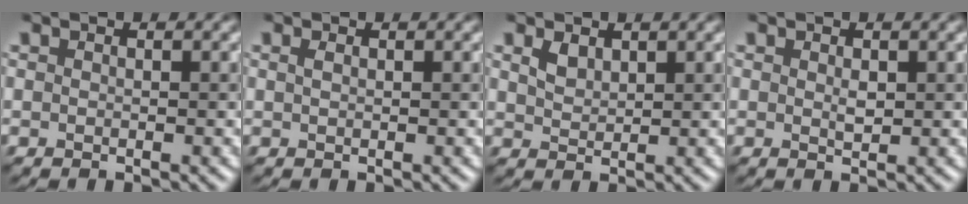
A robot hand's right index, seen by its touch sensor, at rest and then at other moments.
{"total": 0.6, "force": [0.3, 0.2, 0.4], "torque": [-0.010, 0.003, 0.006]}
{"total": 1.6, "force": [1.1, 0.9, 0.7], "torque": [-0.018, 0.000, 0.026]}
{"total": 0.8, "force": [0.3, 0.4, 0.7], "torque": [-0.015, -0.002, 0.006]}